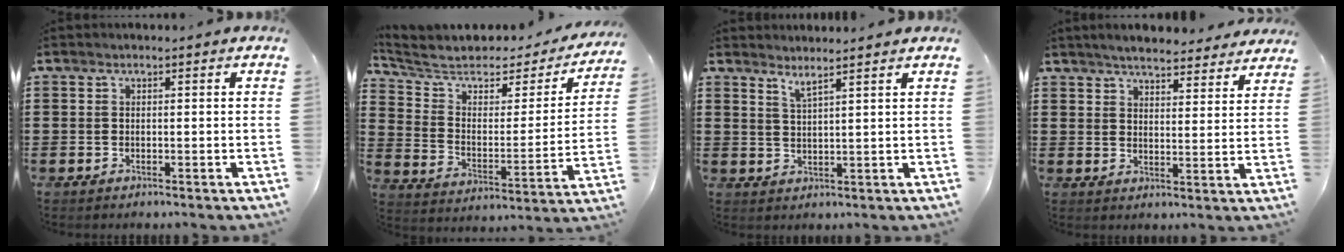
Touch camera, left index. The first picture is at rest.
{"total": 5.6, "force": [4.3, 2.3, 2.8], "torque": [-0.073, -0.034, 0.066]}
{"total": 3.1, "force": [2.8, -0.4, 1.2], "torque": [-0.030, -0.008, 0.051]}
{"total": 4.4, "force": [4.3, 0.2, 0.9], "torque": [-0.035, -0.021, 0.075]}